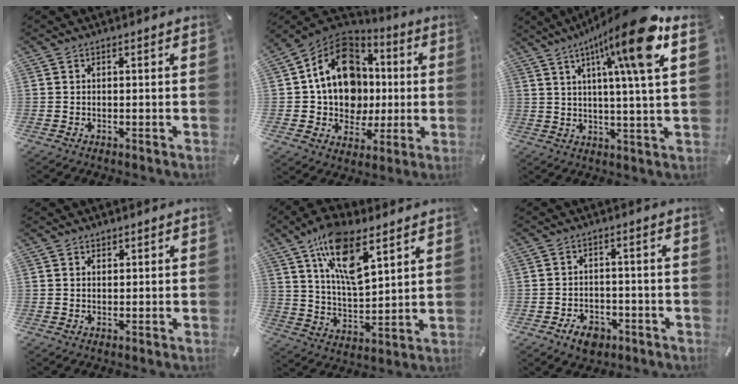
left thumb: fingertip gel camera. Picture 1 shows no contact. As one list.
[{"total": 17.7, "force": [2.4, 14.7, 9.5], "torque": [-0.186, -0.012, 0.049]}, {"total": 18.1, "force": [7.8, 2.2, 16.2], "torque": [-0.265, -0.033, 0.105]}, {"total": 1.1, "force": [0.6, 0.9, 0.2], "torque": [0.005, -0.001, 0.009]}, {"total": 15.7, "force": [9.5, 6.8, 10.5], "torque": [-0.207, -0.029, 0.165]}, {"total": 5.4, "force": [-3.1, 3.7, 2.5], "torque": [-0.055, 0.012, -0.058]}]